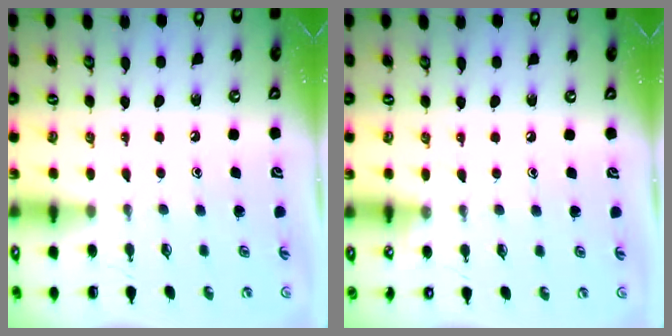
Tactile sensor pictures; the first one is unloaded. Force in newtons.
{"total": 2.9, "press": 2.9, "slide": 0.4}